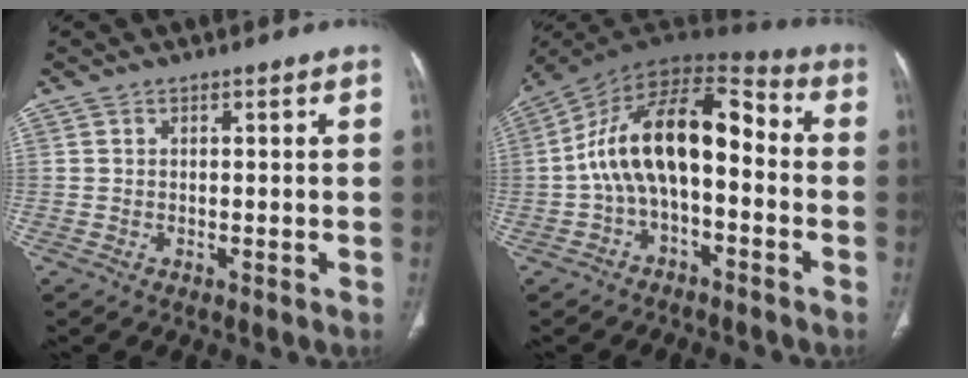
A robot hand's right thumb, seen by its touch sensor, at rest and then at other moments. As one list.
[{"total": 16.6, "force": [-1.6, 8.7, 14.0], "torque": [-0.226, 0.065, -0.038]}]